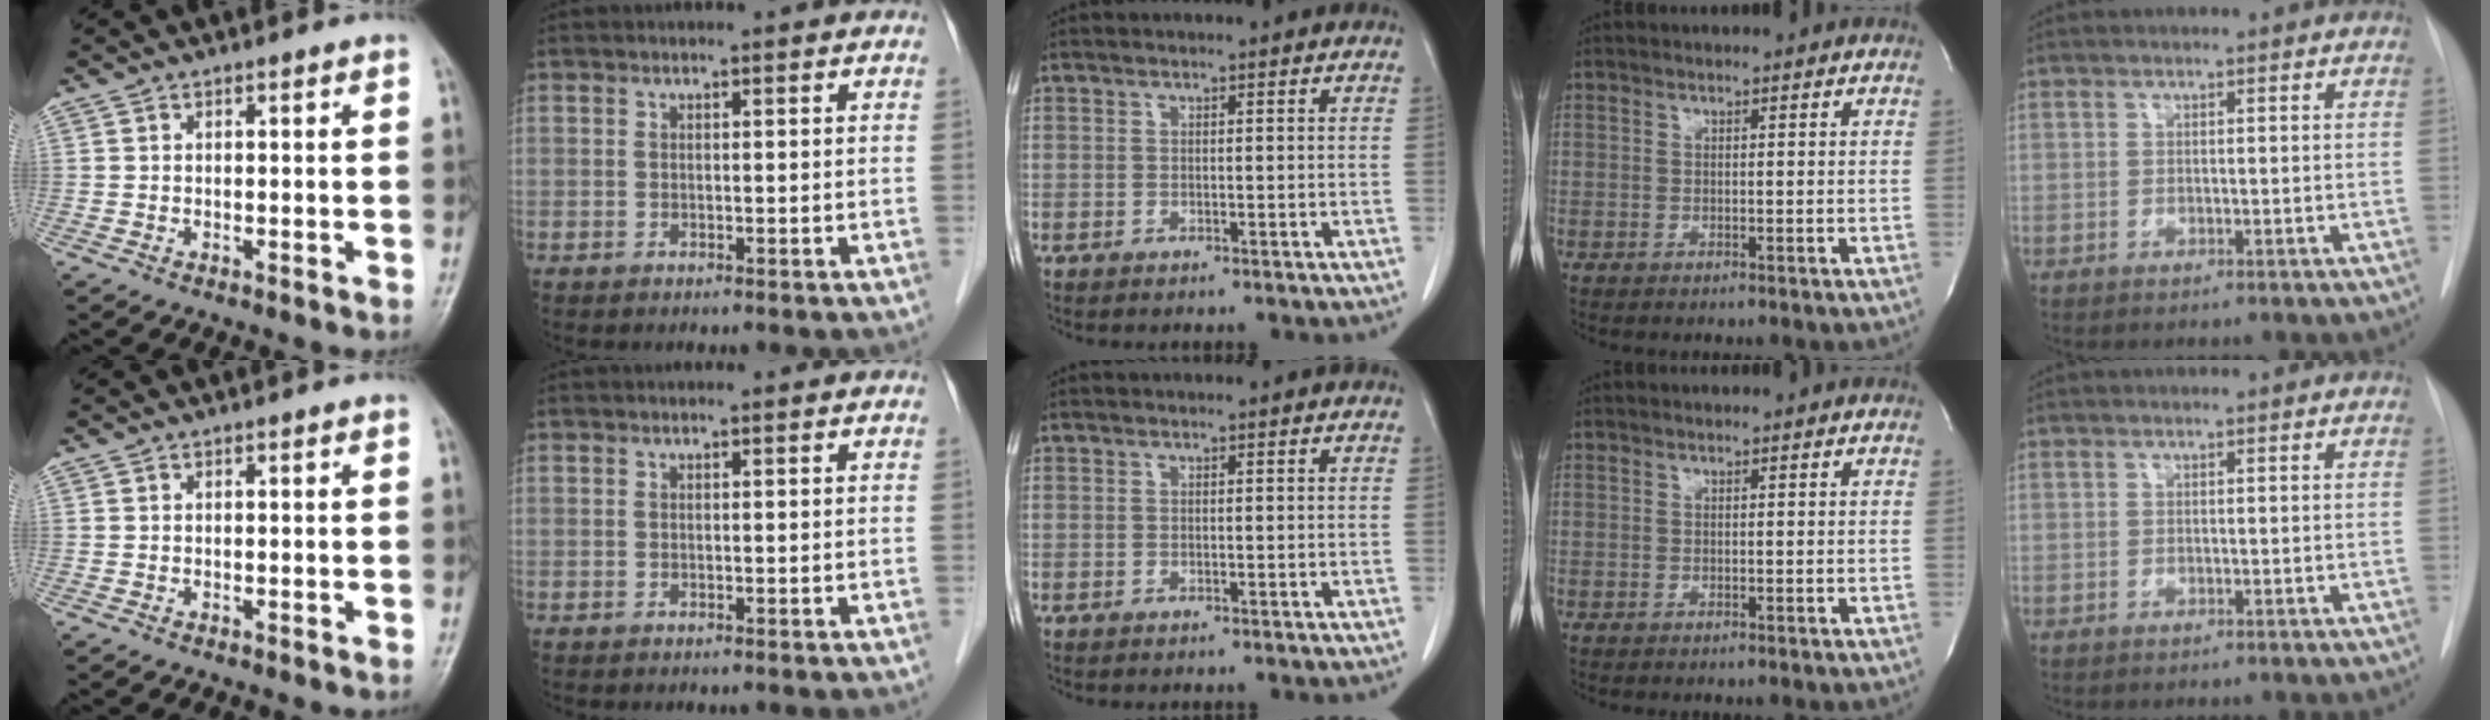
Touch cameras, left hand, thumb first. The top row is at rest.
{}